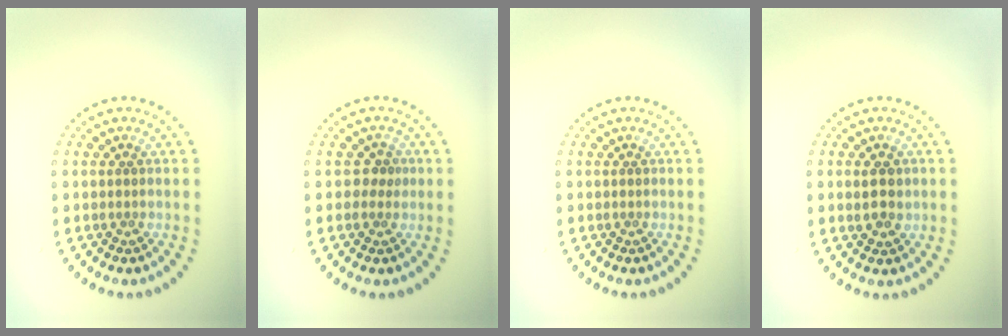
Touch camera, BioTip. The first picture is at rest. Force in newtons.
{"total": 1.3, "press": 1.2, "slide": 0.6}
{"total": 0.0}
{"total": 2.3, "press": 2.3, "slide": 0.4}